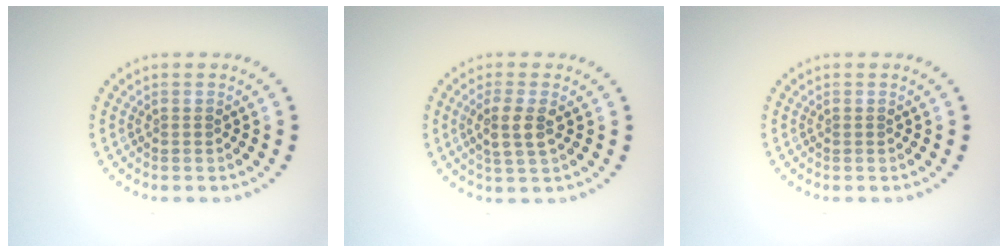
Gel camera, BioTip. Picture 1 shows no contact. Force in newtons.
{"total": 2.6, "press": 2.5, "slide": 0.9}
{"total": 0.0}